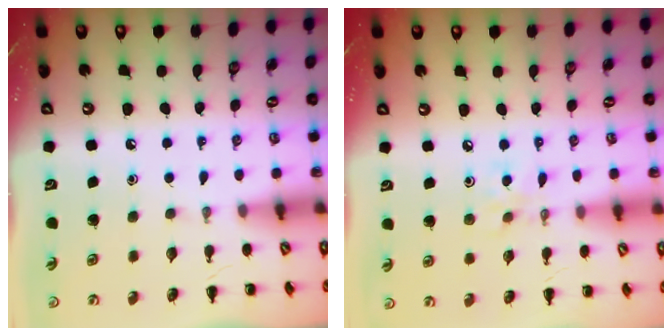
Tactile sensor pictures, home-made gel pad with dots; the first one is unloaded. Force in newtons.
{"total": 3.8, "press": 3.6, "slide": 1.2}